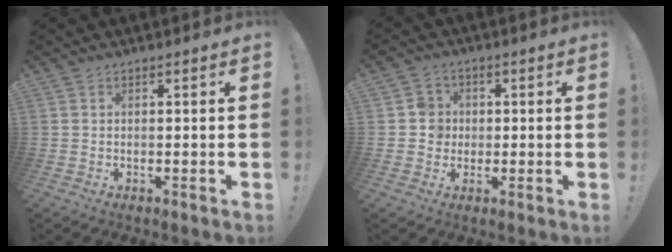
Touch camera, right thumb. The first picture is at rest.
{"total": 5.7, "force": [-0.2, 5.5, 1.6], "torque": [-0.017, 0.010, -0.004]}